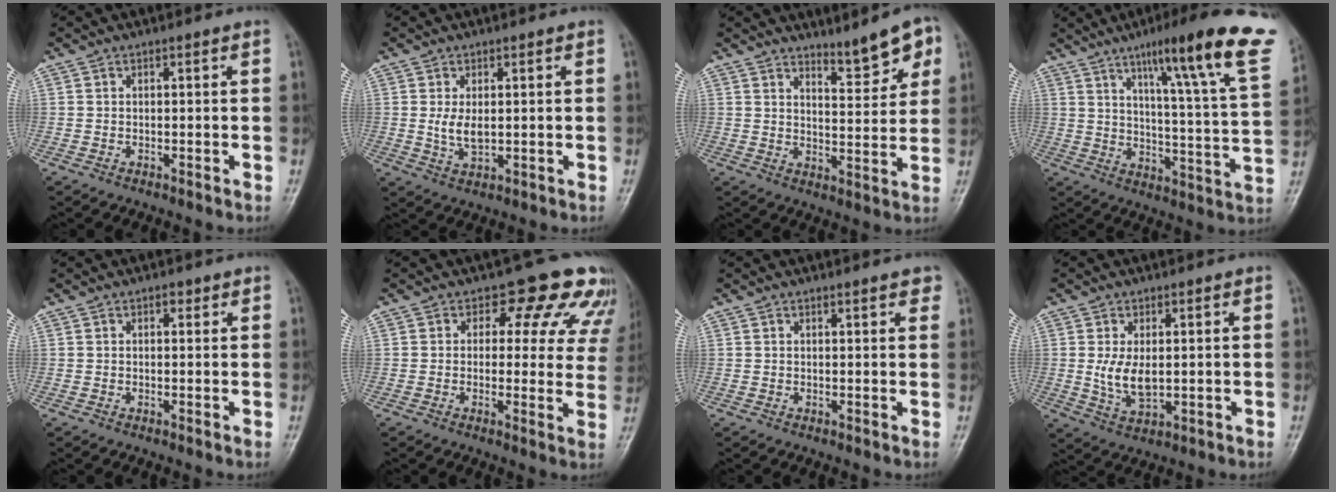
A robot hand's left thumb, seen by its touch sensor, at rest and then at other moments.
{"total": 3.8, "force": [0.5, 2.1, 3.1], "torque": [-0.059, -0.012, 0.014]}
{"total": 7.8, "force": [5.3, 2.2, 5.3], "torque": [-0.054, -0.036, 0.080]}
{"total": 23.0, "force": [13.6, 2.4, 18.4], "torque": [-0.241, -0.047, 0.184]}
{"total": 1.3, "force": [0.8, 0.8, 0.7], "torque": [0.000, -0.002, 0.007]}
{"total": 11.7, "force": [8.2, 6.8, 4.7], "torque": [0.008, -0.030, 0.066]}
{"total": 2.6, "force": [2.0, 0.9, 1.5], "torque": [-0.003, -0.003, 0.021]}
{"total": 5.8, "force": [0.6, 3.2, 4.8], "torque": [-0.088, -0.016, 0.018]}